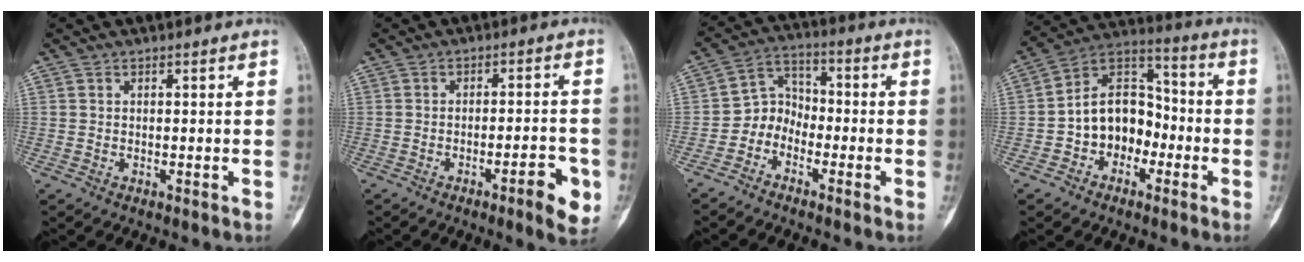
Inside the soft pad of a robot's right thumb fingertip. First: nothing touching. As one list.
[{"total": 7.1, "force": [-3.1, 1.6, 6.1], "torque": [-0.074, 0.015, -0.039]}, {"total": 6.0, "force": [-2.9, 4.8, 2.2], "torque": [-0.010, 0.045, -0.069]}, {"total": 12.7, "force": [-3.2, 9.5, 7.8], "torque": [-0.089, 0.053, -0.066]}]